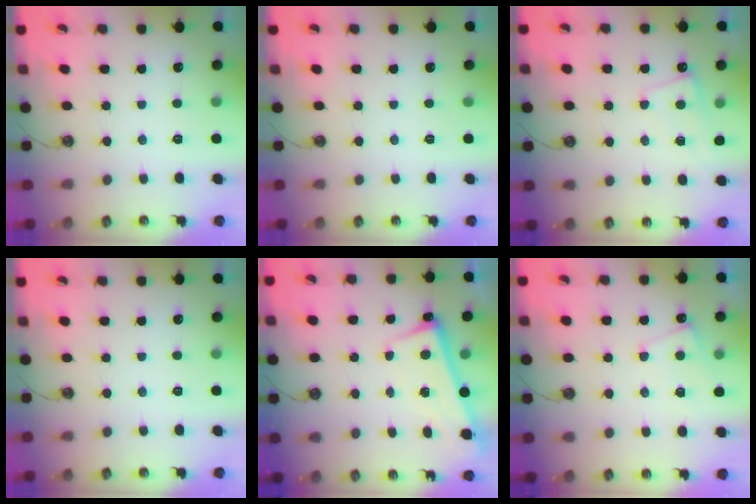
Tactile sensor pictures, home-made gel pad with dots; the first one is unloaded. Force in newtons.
{"total": 0.0}
{"total": 2.4, "press": 2.4, "slide": 0.6}
{"total": 0.0}
{"total": 2.7, "press": 2.7, "slide": 0.6}
{"total": 3.8, "press": 3.8, "slide": 0.5}